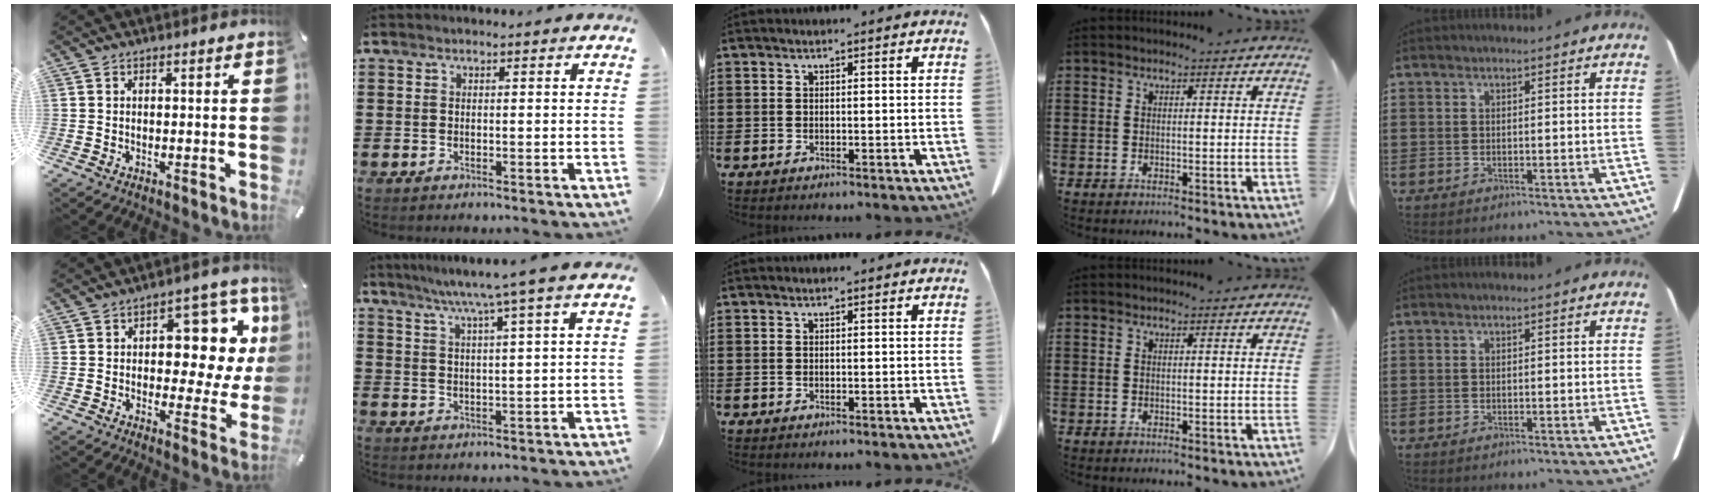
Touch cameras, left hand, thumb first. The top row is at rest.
{"thumb": {"total": 12.6, "force": [4.1, 7.7, 9.1], "torque": [-0.105, -0.042, 0.071]}, "index": {"total": 6.6, "force": [4.8, -1.3, 4.3], "torque": [-0.097, -0.020, 0.077]}}